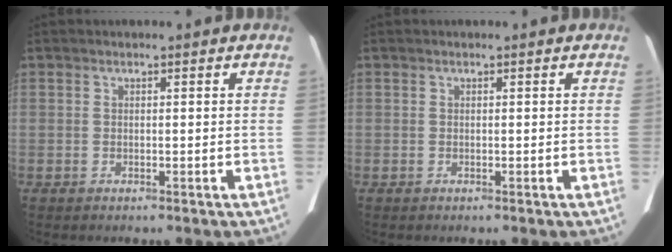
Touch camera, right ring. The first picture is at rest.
{"total": 0.0}